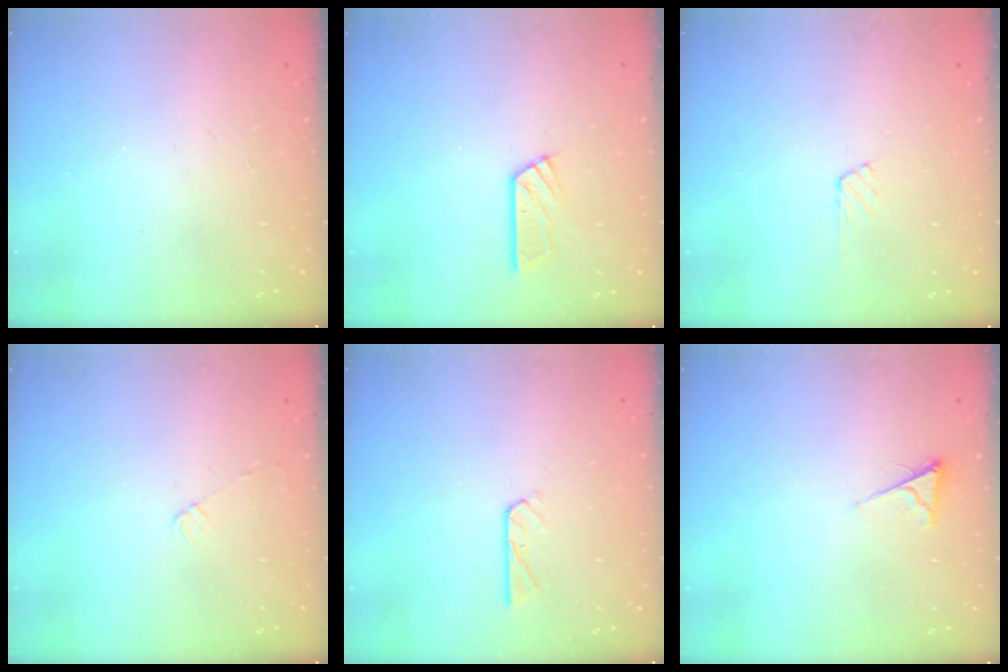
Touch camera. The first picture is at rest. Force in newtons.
{"total": 6.9, "press": 6.9, "slide": 0.6}
{"total": 5.4, "press": 5.4, "slide": 0.6}
{"total": 3.1, "press": 3.0, "slide": 0.4}
{"total": 3.4, "press": 3.4, "slide": 0.2}
{"total": 3.9, "press": 3.8, "slide": 0.6}